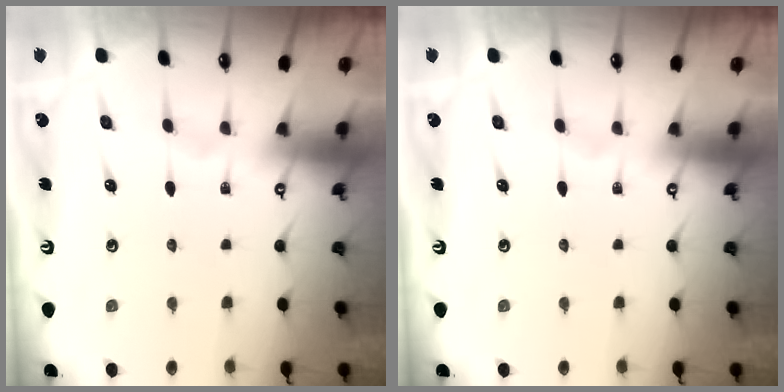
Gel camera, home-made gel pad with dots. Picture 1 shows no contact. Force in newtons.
{"total": 0.0}